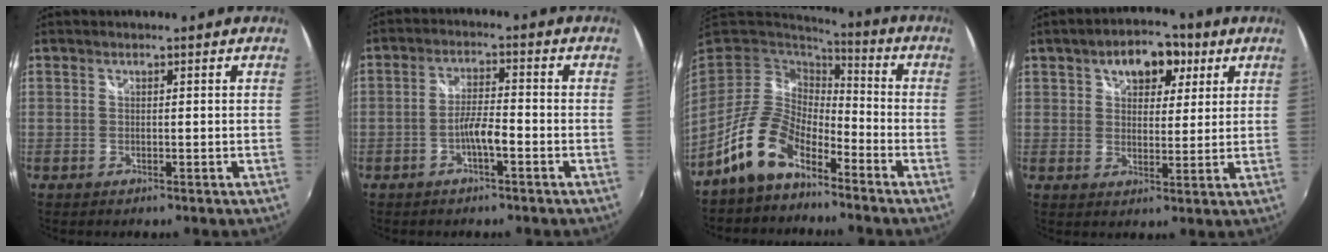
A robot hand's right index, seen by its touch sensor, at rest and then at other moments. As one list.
[{"total": 4.3, "force": [-2.2, 0.6, 3.6], "torque": [-0.073, 0.006, -0.040]}, {"total": 11.6, "force": [-7.6, 5.4, 6.9], "torque": [-0.137, 0.010, -0.147]}, {"total": 9.6, "force": [4.6, 5.8, 6.1], "torque": [-0.094, 0.027, 0.070]}]